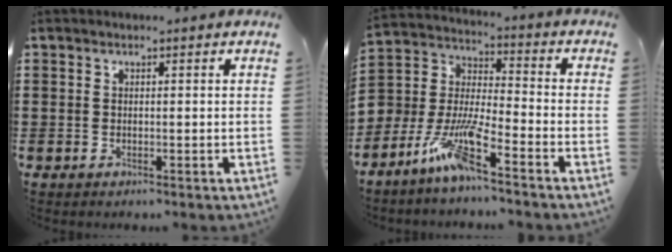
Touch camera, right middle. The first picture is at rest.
{"total": 8.9, "force": [-6.8, 1.6, 5.5], "torque": [-0.132, -0.013, -0.138]}